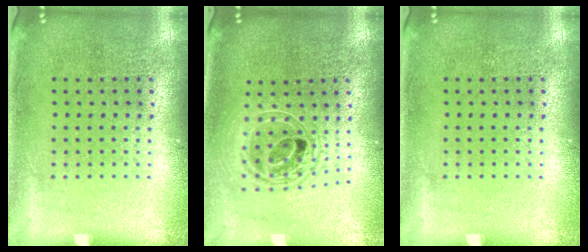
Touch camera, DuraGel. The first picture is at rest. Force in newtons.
{"total": 1.8, "press": 1.5, "slide": 1.0}
{"total": 0.0}